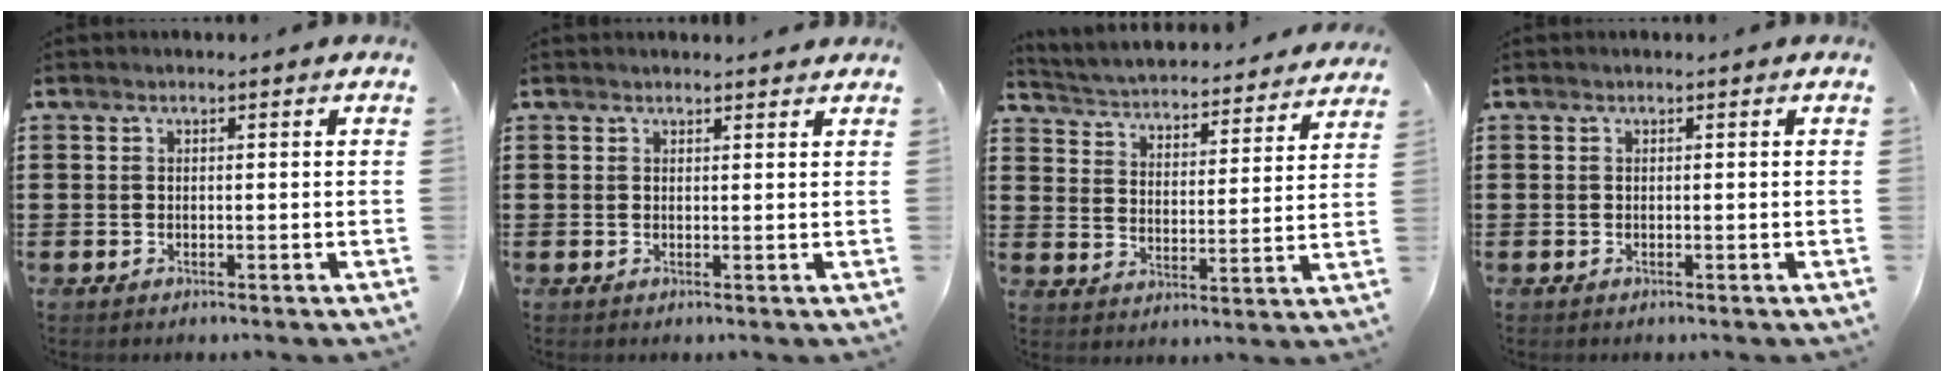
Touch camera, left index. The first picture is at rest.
{"total": 1.0, "force": [0.9, 0.1, 0.1], "torque": [-0.004, -0.001, 0.019]}
{"total": 3.2, "force": [3.2, -0.2, 0.0], "torque": [-0.021, -0.036, 0.045]}
{"total": 0.0}